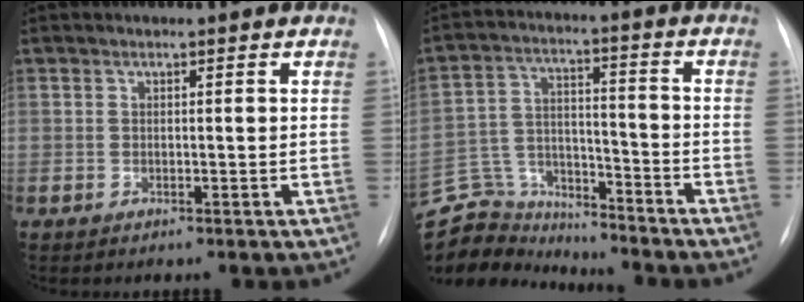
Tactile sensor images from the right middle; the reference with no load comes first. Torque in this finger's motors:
{"motor_torque": [-0.01, -0.01, -0.10, -0.08]}